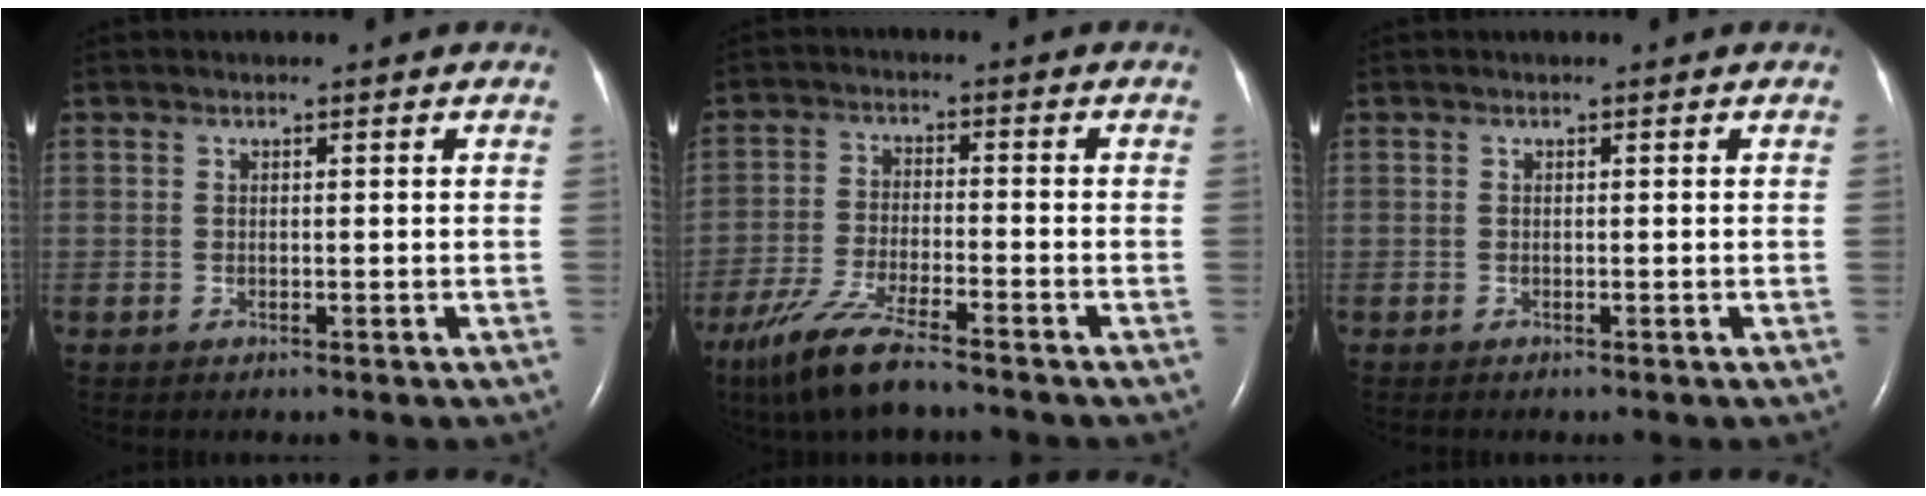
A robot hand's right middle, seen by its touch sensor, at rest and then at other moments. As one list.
[{"total": 9.2, "force": [-7.0, 1.1, 5.9], "torque": [-0.129, -0.027, -0.133]}, {"total": 0.0}]